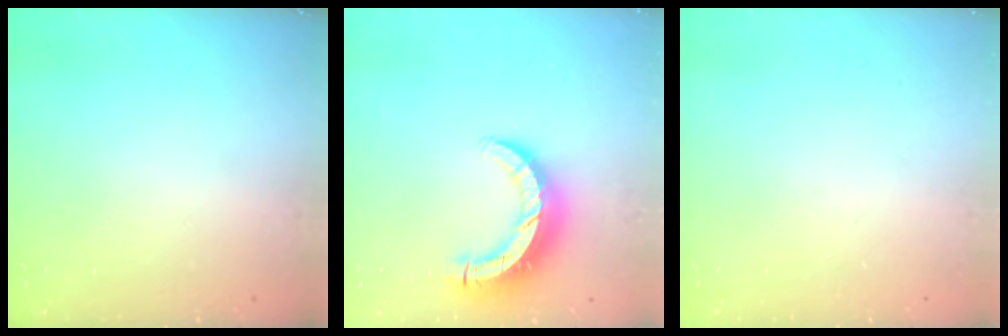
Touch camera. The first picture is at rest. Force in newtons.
{"total": 10.6, "press": 10.5, "slide": 1.2}
{"total": 0.0}